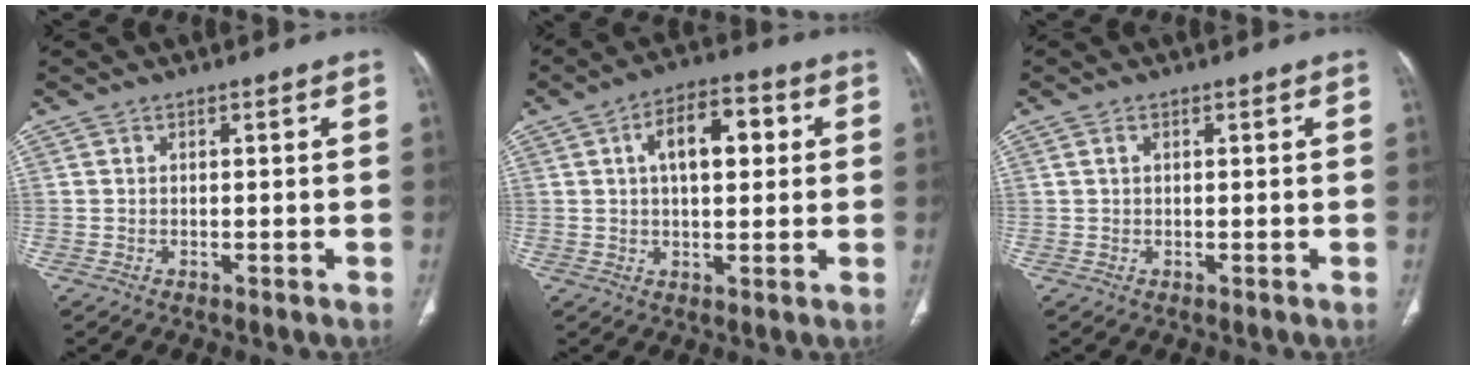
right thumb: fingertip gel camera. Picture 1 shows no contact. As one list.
[{"total": 10.4, "force": [2.4, 5.4, 8.5], "torque": [-0.116, 0.017, 0.034]}, {"total": 0.9, "force": [0.3, 0.6, 0.6], "torque": [-0.013, 0.003, 0.007]}]